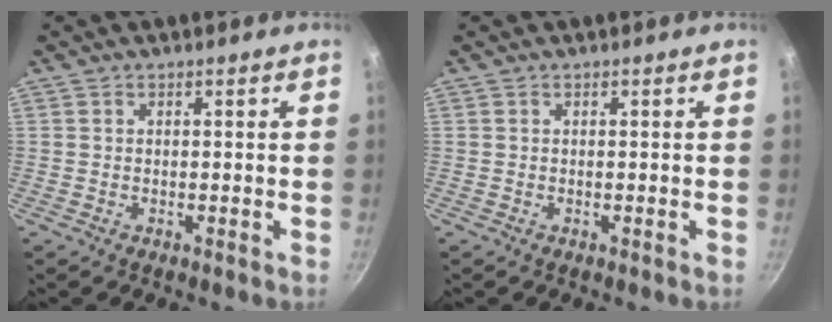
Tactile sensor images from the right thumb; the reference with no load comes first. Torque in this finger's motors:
{"motor_torque": [0.00, 0.00, 0.30, -0.29, 0.00]}